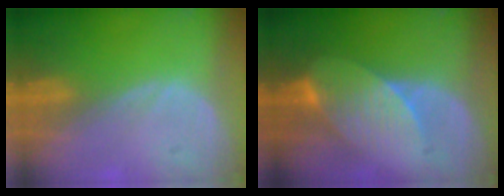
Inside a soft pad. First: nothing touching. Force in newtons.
{"total": 8.4, "press": 7.5, "slide": 3.8}